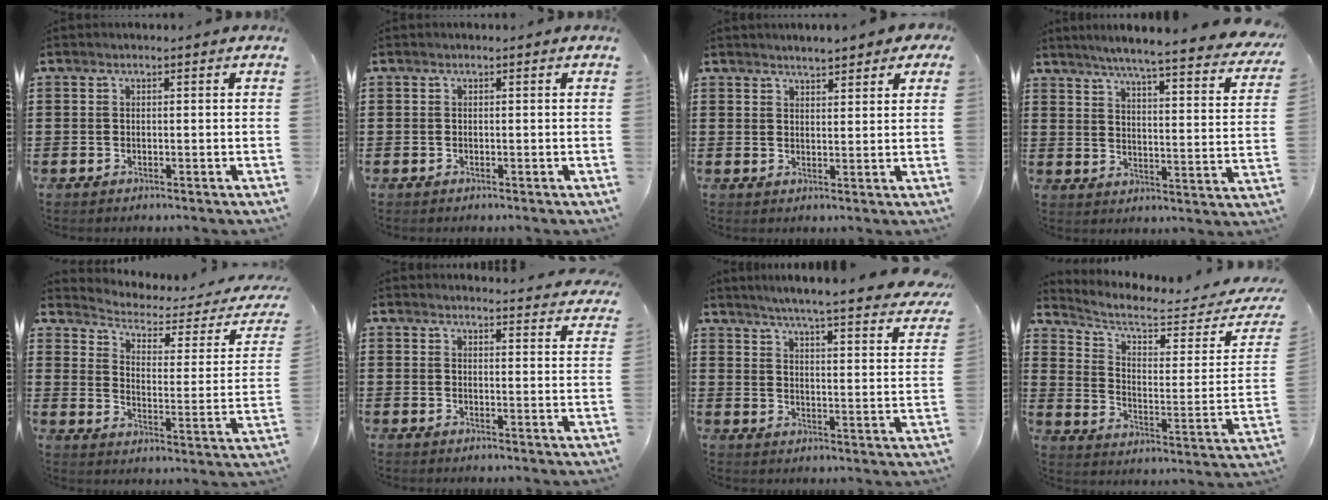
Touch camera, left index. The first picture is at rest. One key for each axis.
{"total": 0.0}
{"total": 3.0, "fx": 2.8, "fy": 0.3, "fz": 1.0, "tx": -0.027, "ty": 0.002, "tz": 0.052}
{"total": 5.2, "fx": 4.4, "fy": -0.7, "fz": 2.6, "tx": -0.071, "ty": -0.039, "tz": 0.067}
{"total": 2.7, "fx": 2.0, "fy": 1.1, "fz": 1.4, "tx": -0.046, "ty": -0.018, "tz": 0.024}
{"total": 3.2, "fx": 3.2, "fy": -0.2, "fz": 0.3, "tx": -0.007, "ty": -0.021, "tz": 0.057}
{"total": 4.6, "fx": 4.1, "fy": -0.7, "fz": 1.9, "tx": -0.059, "ty": -0.037, "tz": 0.063}
{"total": 5.7, "fx": 5.0, "fy": 1.0, "fz": 2.5, "tx": -0.071, "ty": -0.049, "tz": 0.081}